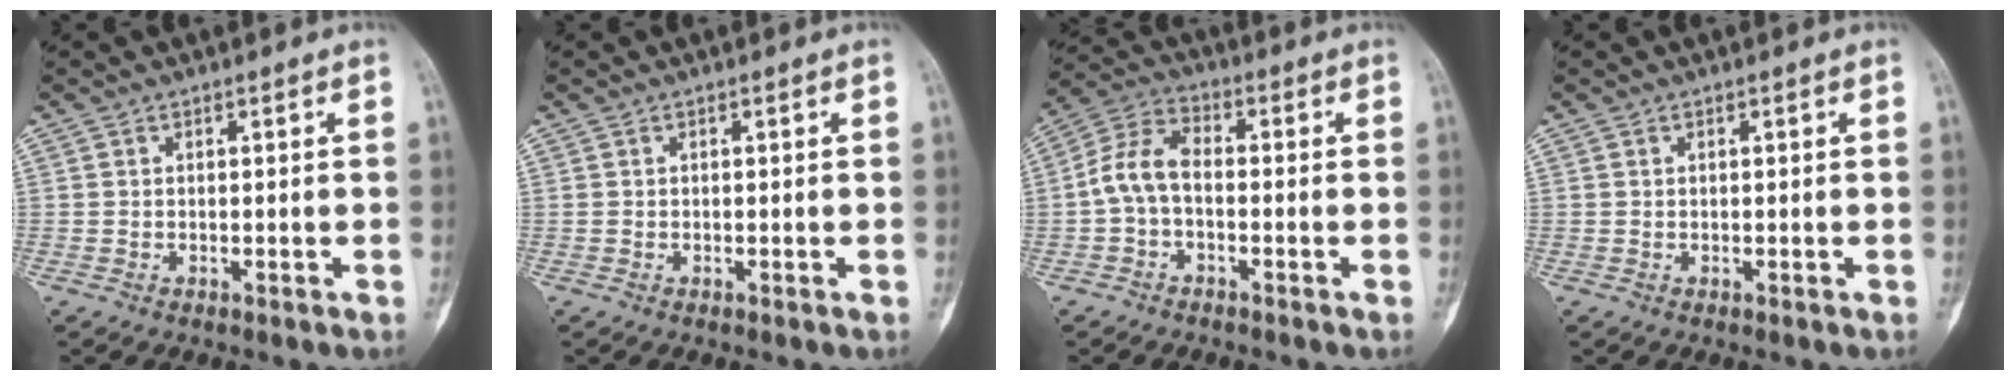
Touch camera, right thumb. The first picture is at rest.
{"total": 0.0}
{"total": 7.4, "force": [-1.2, 4.4, 5.8], "torque": [-0.116, 0.028, -0.037]}
{"total": 0.0}